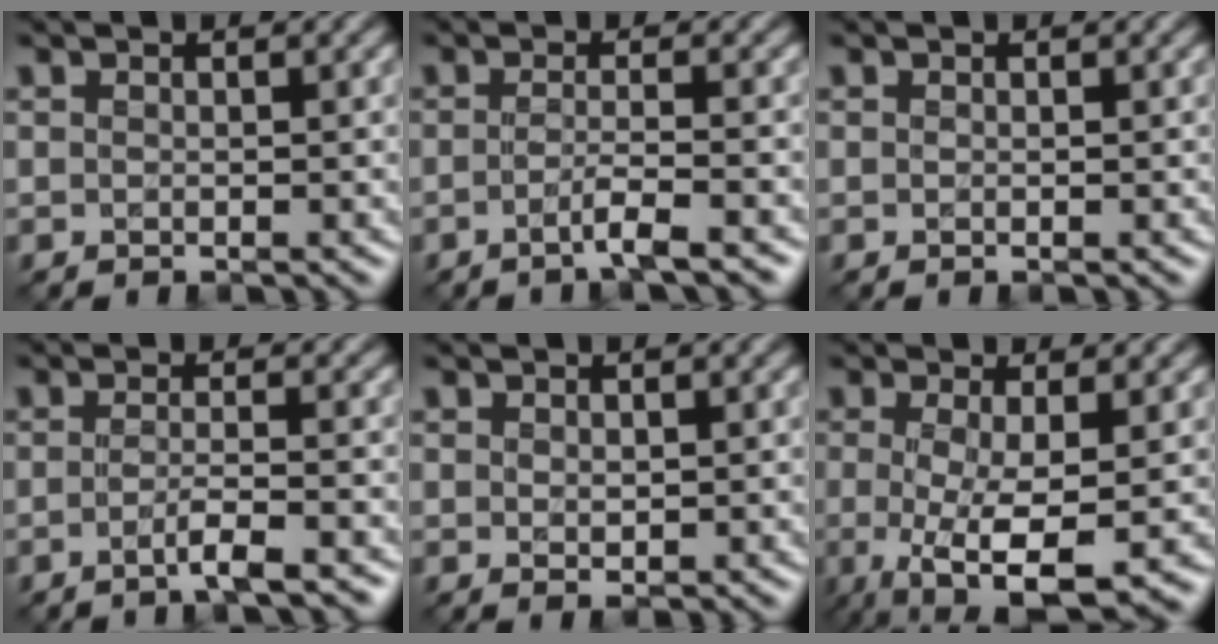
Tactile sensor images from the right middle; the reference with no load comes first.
{"total": 2.7, "force": [-1.5, 0.3, 2.2], "torque": [-0.032, 0.003, -0.038]}
{"total": 0.0}
{"total": 2.9, "force": [-1.7, 0.4, 2.4], "torque": [-0.035, 0.004, -0.040]}
{"total": 0.8, "force": [0.2, 0.5, 0.6], "torque": [-0.014, -0.003, 0.008]}
{"total": 7.1, "force": [-1.6, 1.9, 6.7], "torque": [-0.124, -0.021, -0.020]}